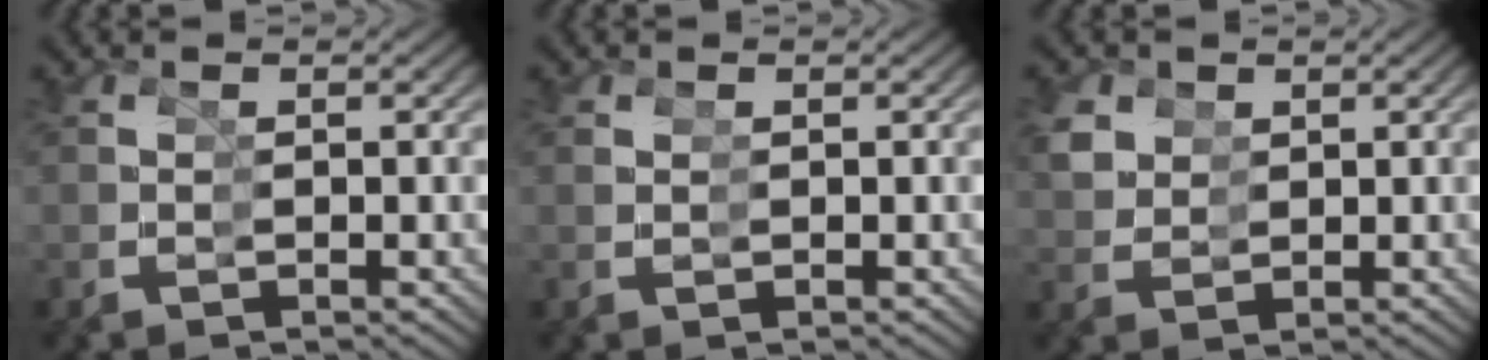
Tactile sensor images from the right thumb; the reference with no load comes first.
{"total": 0.7, "force": [0.7, -0.2, -0.2], "torque": [0.009, 0.004, 0.010]}
{"total": 3.0, "force": [2.3, 1.9, -0.5], "torque": [-0.010, -0.006, 0.046]}